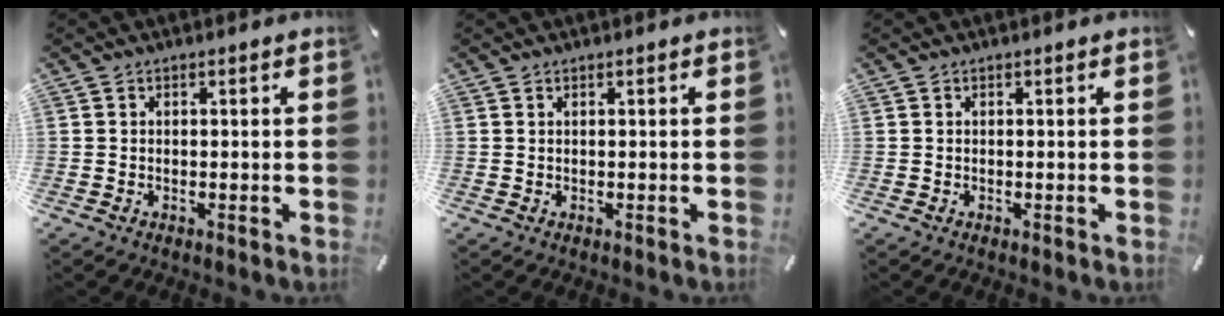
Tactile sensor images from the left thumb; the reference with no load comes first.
{"total": 0.0}
{"total": 0.0}